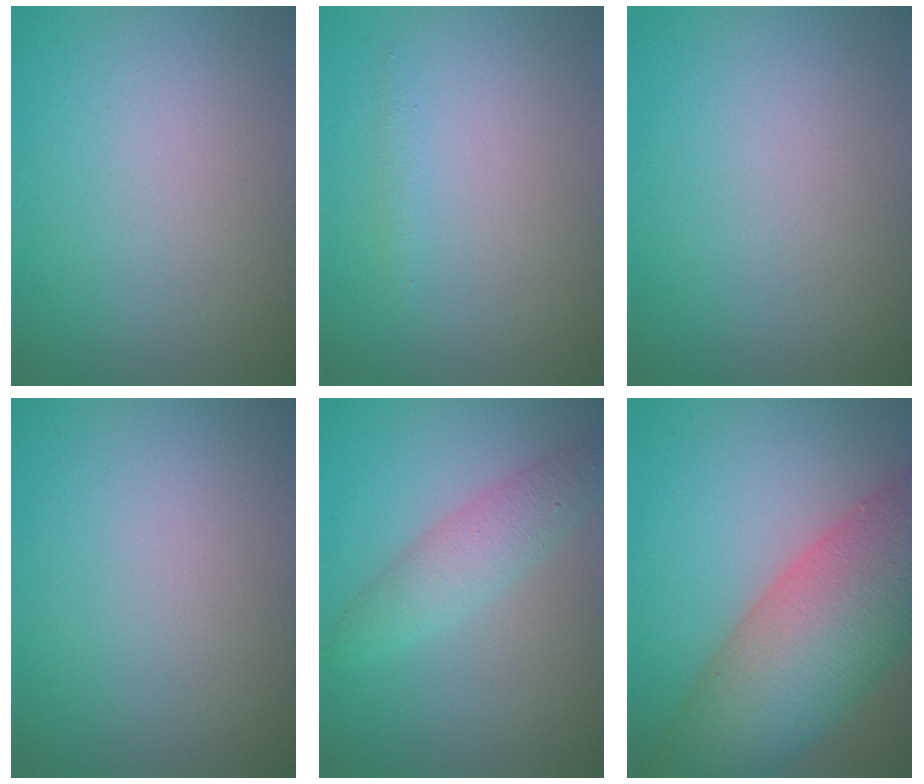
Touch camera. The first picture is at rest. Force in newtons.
{"total": 0.7, "press": 0.7, "slide": 0.0}
{"total": 0.0}
{"total": 0.0}
{"total": 3.3, "press": 3.3, "slide": 0.0}
{"total": 13.6, "press": 13.6, "slide": 0.7}